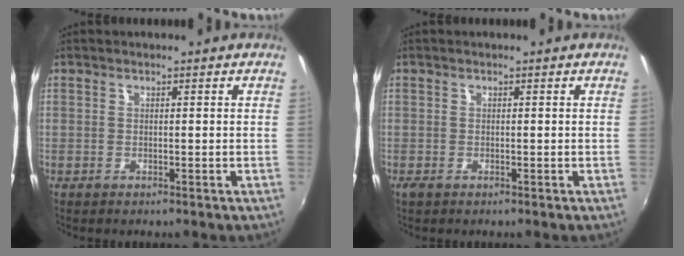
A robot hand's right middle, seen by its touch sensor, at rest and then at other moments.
{"total": 0.7, "force": [-0.4, 0.4, 0.4], "torque": [-0.008, -0.003, -0.008]}